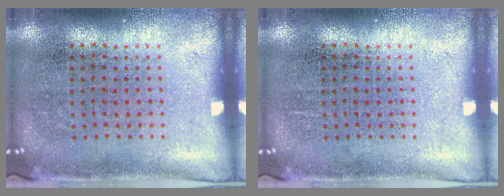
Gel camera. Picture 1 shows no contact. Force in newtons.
{"total": 0.0}